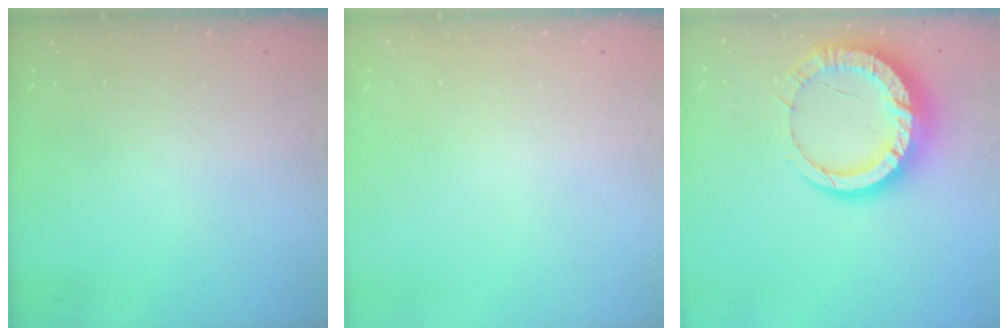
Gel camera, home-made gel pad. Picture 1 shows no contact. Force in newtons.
{"total": 2.4, "press": 2.4, "slide": 0.2}
{"total": 14.3, "press": 14.3, "slide": 1.4}